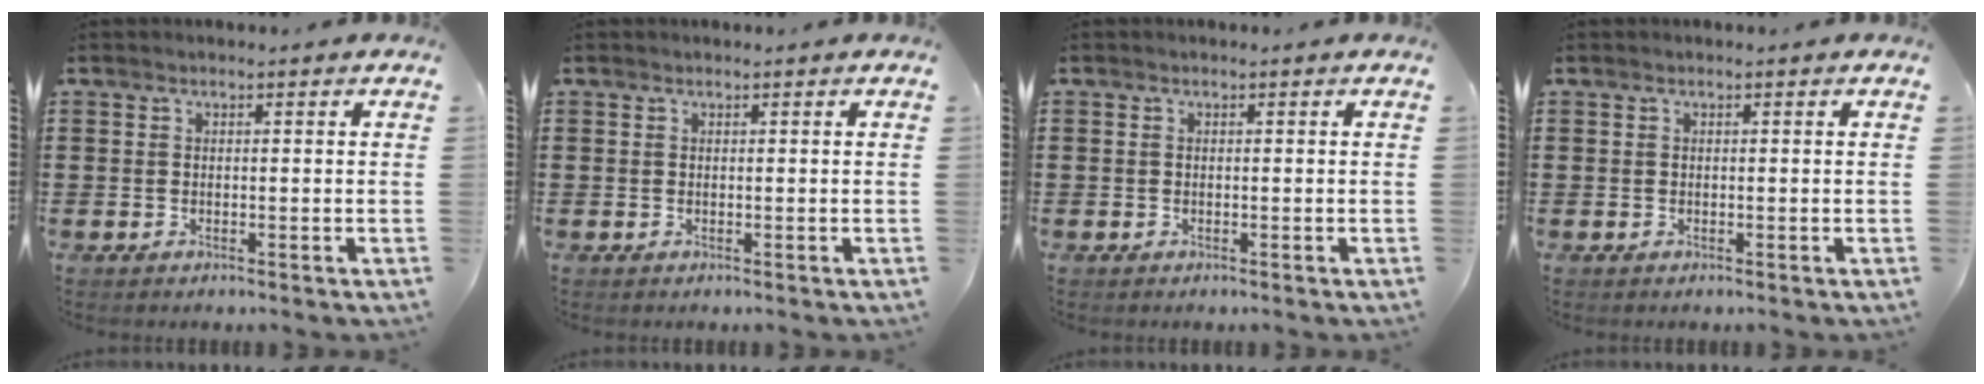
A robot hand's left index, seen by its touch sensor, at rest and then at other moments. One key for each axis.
{"total": 0.0}
{"total": 0.0}
{"total": 0.0}